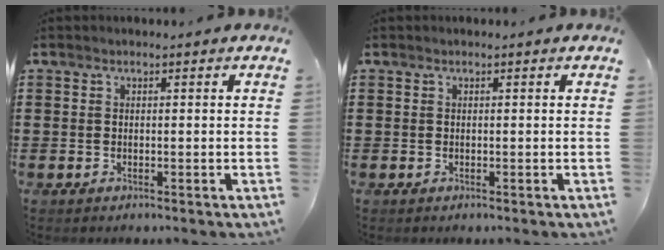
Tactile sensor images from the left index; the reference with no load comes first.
{"total": 0.0}